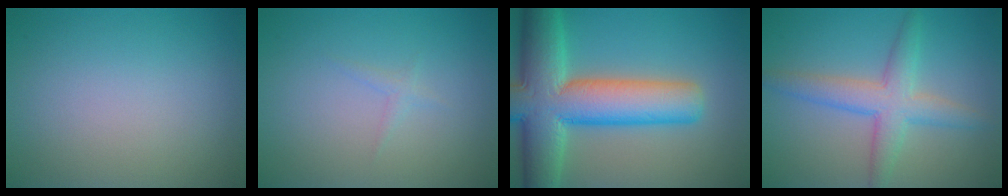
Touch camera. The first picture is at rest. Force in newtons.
{"total": 0.7, "press": 0.7, "slide": 0.0}
{"total": 12.2, "press": 12.2, "slide": 0.6}
{"total": 4.4, "press": 4.4, "slide": 0.1}